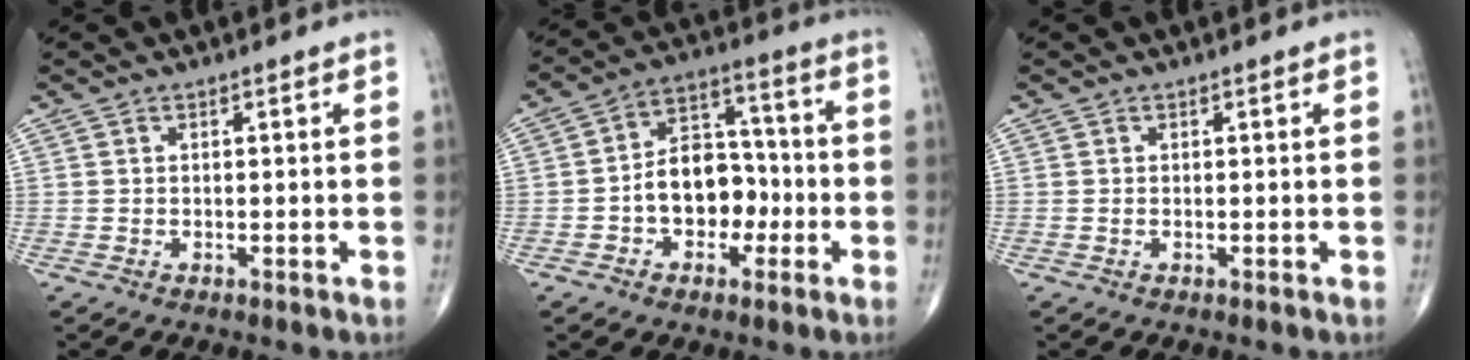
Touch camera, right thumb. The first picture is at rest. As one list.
[{"total": 10.6, "force": [-2.4, 7.6, 7.0], "torque": [-0.071, 0.043, -0.048]}, {"total": 0.0}]